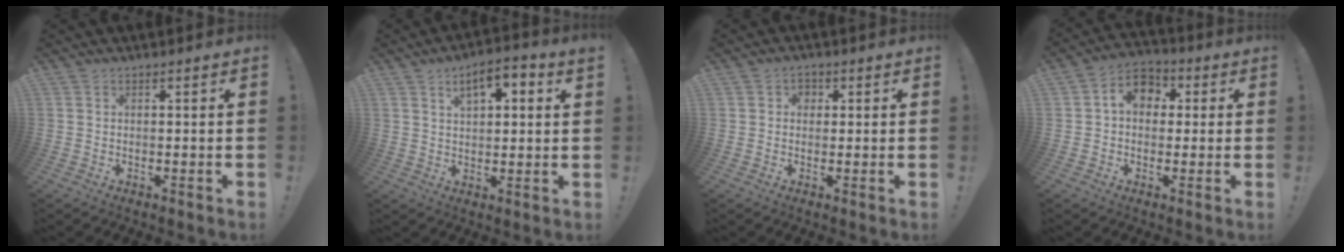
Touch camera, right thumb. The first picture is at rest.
{"total": 7.1, "force": [3.2, 3.1, 5.5], "torque": [-0.084, -0.008, 0.052]}
{"total": 2.8, "force": [0.3, 2.5, 1.2], "torque": [-0.018, 0.004, 0.003]}
{"total": 8.4, "force": [1.5, 6.7, 4.9], "torque": [-0.073, 0.009, 0.033]}